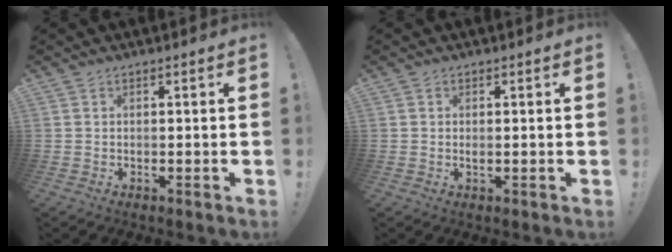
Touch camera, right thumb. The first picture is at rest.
{"total": 0.6, "force": [0.2, 0.0, 0.6], "torque": [-0.004, -0.003, 0.003]}